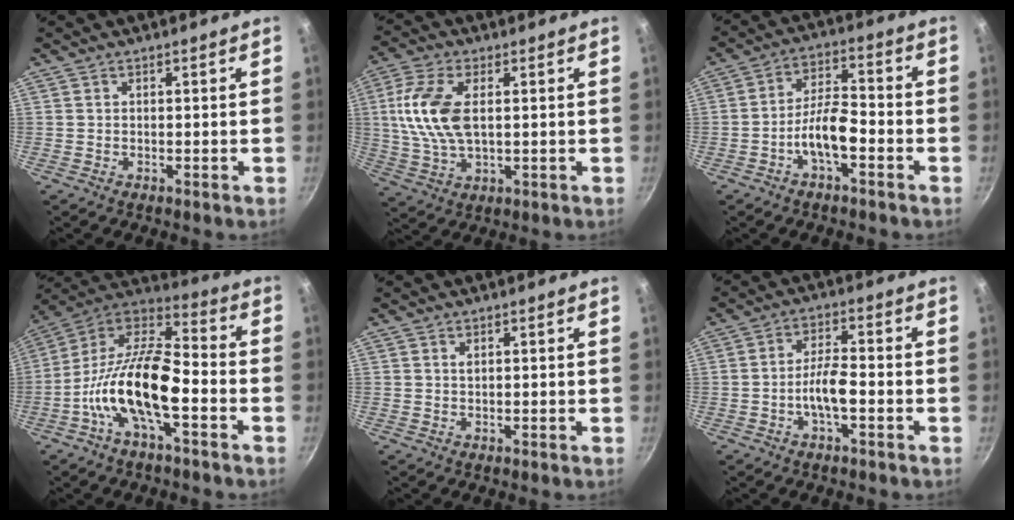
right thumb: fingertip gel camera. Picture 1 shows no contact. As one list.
[{"total": 12.0, "force": [1.7, 6.2, 10.1], "torque": [-0.206, 0.004, 0.032]}, {"total": 8.1, "force": [-3.4, 3.2, 6.6], "torque": [-0.111, 0.042, -0.064]}, {"total": 18.4, "force": [-5.6, 7.5, 15.8], "torque": [-0.286, 0.047, -0.125]}, {"total": 0.6, "force": [0.3, 0.3, 0.5], "torque": [-0.008, 0.000, 0.006]}, {"total": 6.0, "force": [-2.0, 2.0, 5.3], "torque": [-0.094, 0.026, -0.041]}]